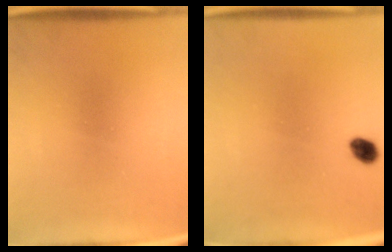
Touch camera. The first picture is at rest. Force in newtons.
{"total": 2.2}